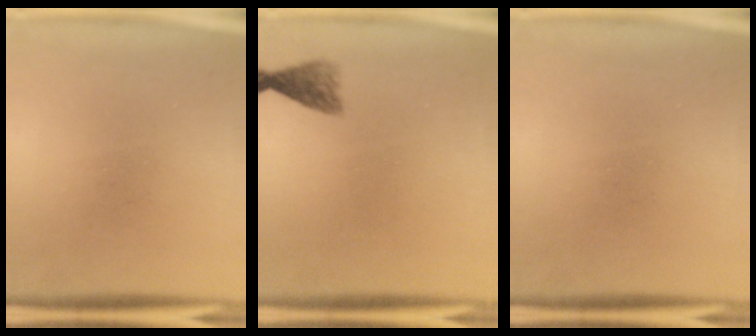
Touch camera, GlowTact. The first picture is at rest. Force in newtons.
{"total": 2.3}
{"total": 0.0}